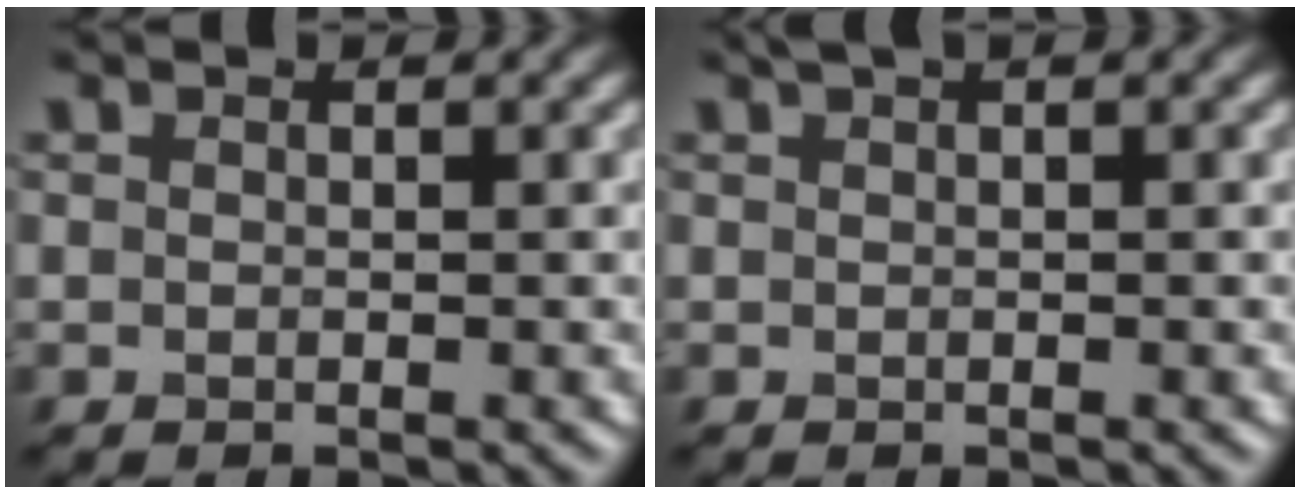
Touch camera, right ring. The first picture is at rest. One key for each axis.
{"total": 1.2, "fx": 0.8, "fy": 0.2, "fz": 0.9, "tx": -0.017, "ty": 0.005, "tz": 0.011}